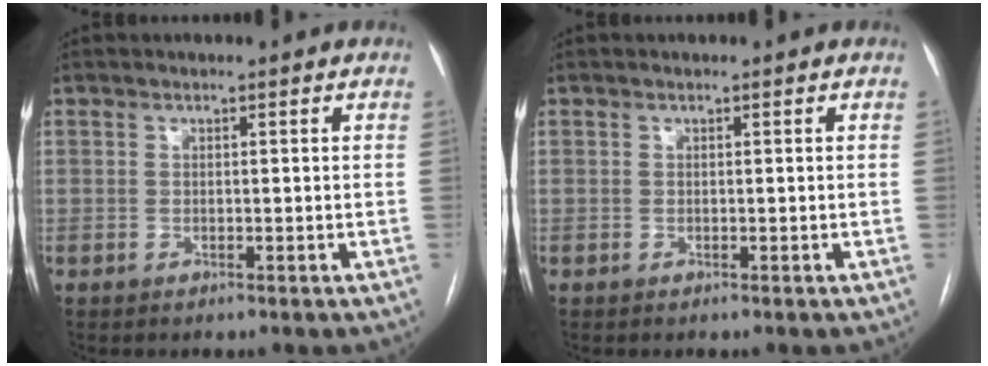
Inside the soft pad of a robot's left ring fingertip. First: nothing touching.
{"total": 0.0}